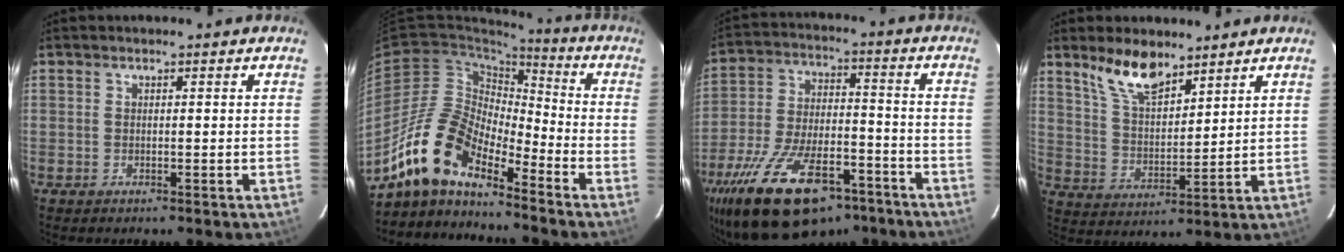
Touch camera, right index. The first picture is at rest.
{"total": 14.2, "force": [-11.4, 4.4, 7.4], "torque": [-0.134, 0.006, -0.231]}
{"total": 25.6, "force": [-17.1, 11.5, 15.2], "torque": [-0.303, -0.023, -0.261]}
{"total": 9.4, "force": [7.1, 3.3, 5.2], "torque": [-0.096, 0.004, 0.142]}